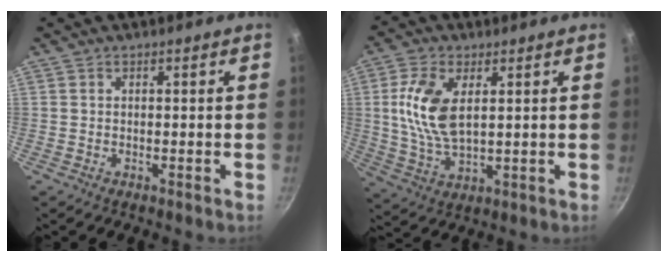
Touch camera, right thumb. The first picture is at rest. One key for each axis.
{"total": 11.5, "fx": 2.5, "fy": 6.1, "fz": 9.4, "tx": -0.187, "ty": -0.009, "tz": 0.053}